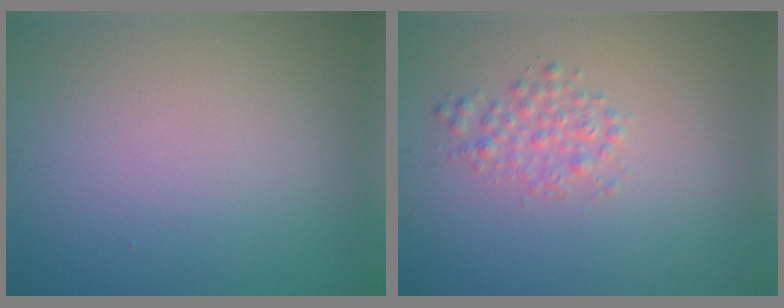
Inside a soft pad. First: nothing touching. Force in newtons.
{"total": 1.8, "press": 1.8, "slide": 0.1}